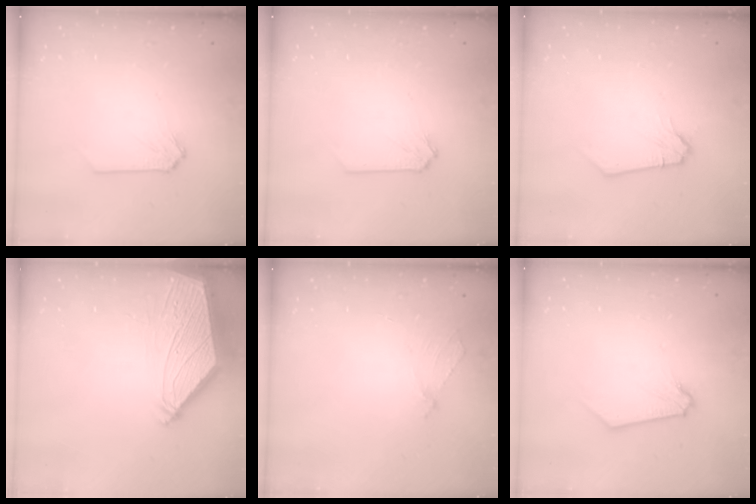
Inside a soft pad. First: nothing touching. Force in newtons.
{"total": 0.0}
{"total": 0.0}
{"total": 3.9, "press": 3.9, "slide": 0.5}
{"total": 2.2, "press": 2.2, "slide": 0.2}
{"total": 0.9, "press": 0.9, "slide": 0.2}